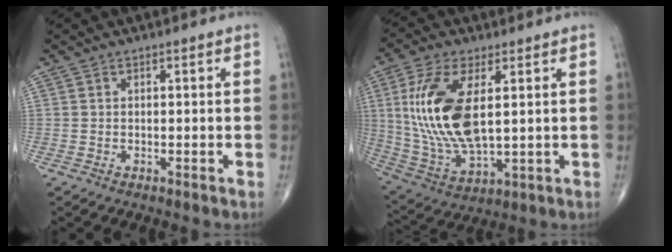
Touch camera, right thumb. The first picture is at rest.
{"total": 17.6, "force": [3.2, 8.0, 15.3], "torque": [-0.324, -0.017, 0.073]}